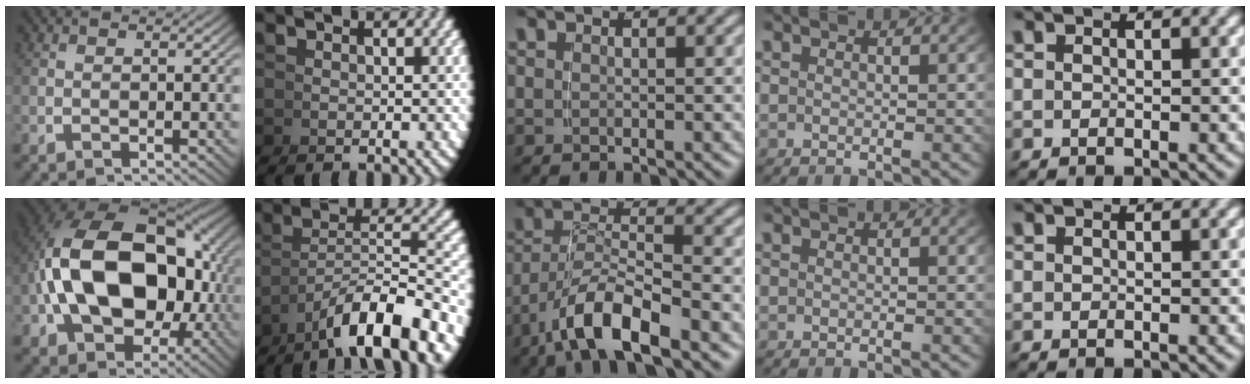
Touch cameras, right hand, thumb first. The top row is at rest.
{"thumb": {"total": 17.6, "force": [-0.4, 11.7, 13.2], "torque": [-0.289, -0.045, 0.017]}, "index": {"total": 8.5, "force": [-2.6, 4.1, 7.0], "torque": [-0.103, -0.026, -0.019]}, "middle": {"total": 5.5, "force": [-2.9, 2.1, 4.2], "torque": [-0.079, -0.012, -0.043]}}